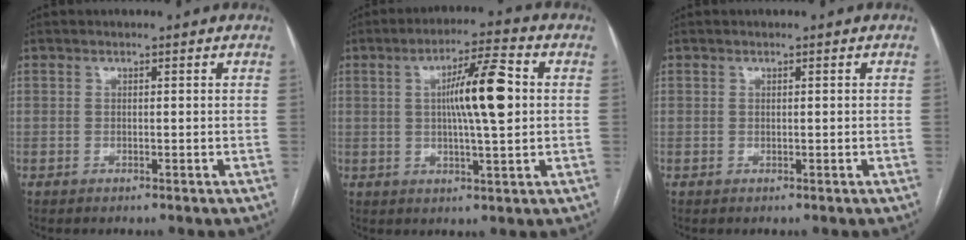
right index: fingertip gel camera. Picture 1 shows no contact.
{"total": 9.9, "force": [1.2, 0.9, 9.8], "torque": [-0.165, 0.010, 0.020]}
{"total": 0.0}